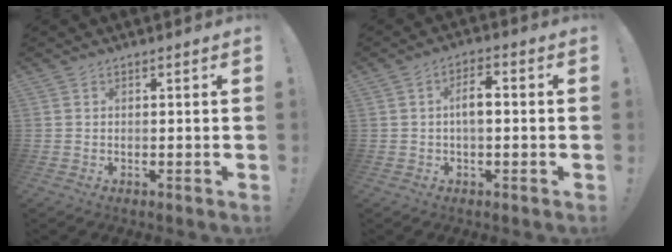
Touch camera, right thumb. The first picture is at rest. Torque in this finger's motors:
{"motor_torque": [-0.06, 0.01, 0.11, -0.04, 0.01]}